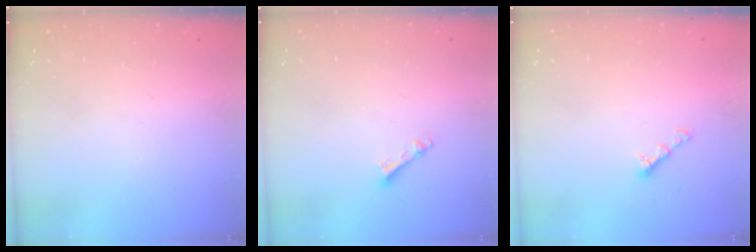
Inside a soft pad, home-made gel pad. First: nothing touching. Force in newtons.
{"total": 2.4, "press": 2.4, "slide": 0.4}
{"total": 4.0, "press": 3.9, "slide": 0.6}